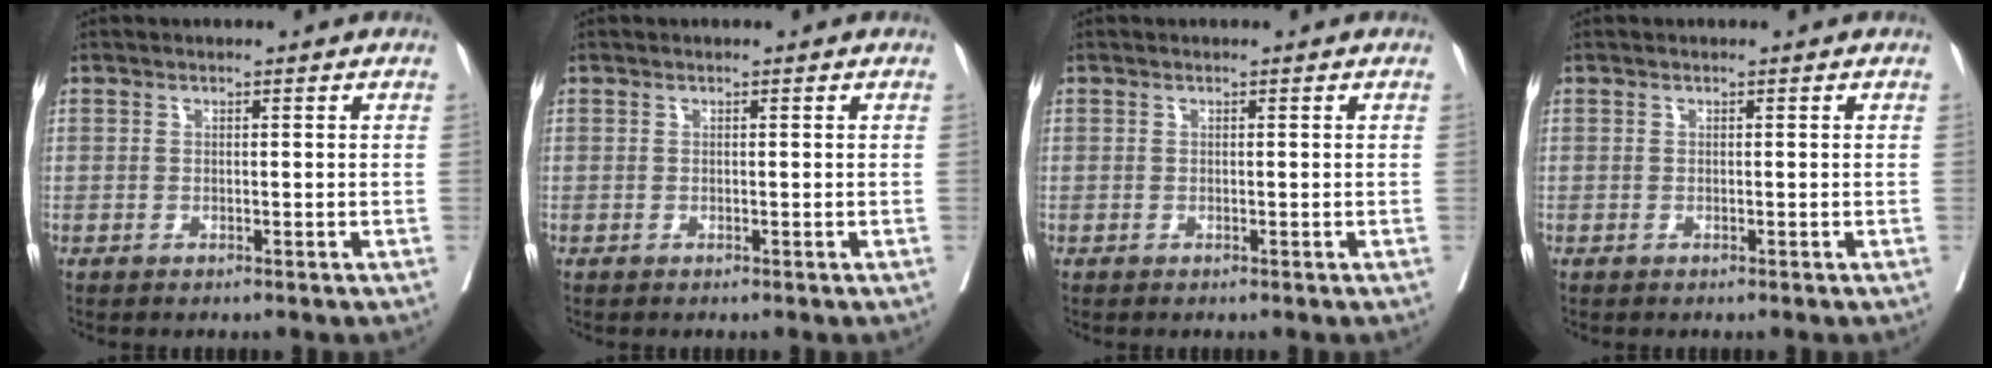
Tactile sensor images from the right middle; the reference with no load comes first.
{"total": 0.0}
{"total": 0.0}
{"total": 0.0}